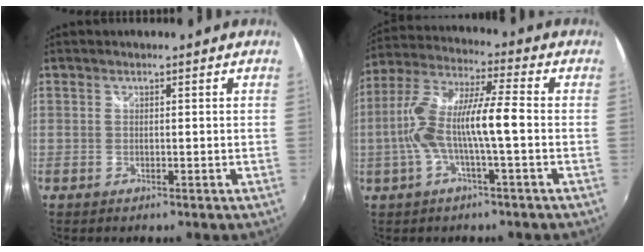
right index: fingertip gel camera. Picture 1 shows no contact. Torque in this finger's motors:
{"motor_torque": [1.23, -0.21, 0.43, 0.21]}